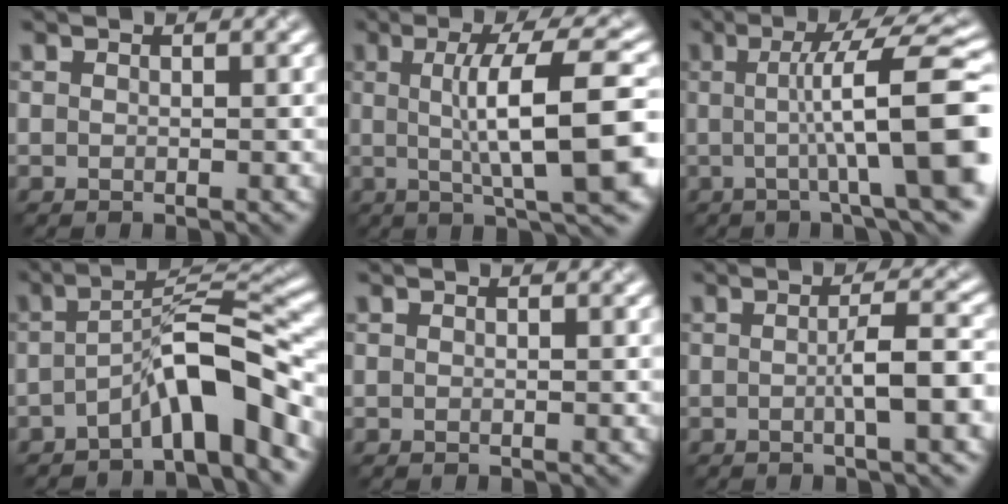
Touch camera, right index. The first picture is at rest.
{"total": 10.4, "force": [0.4, 2.1, 10.1], "torque": [-0.132, 0.008, 0.008]}
{"total": 11.6, "force": [0.0, 2.4, 11.3], "torque": [-0.132, 0.010, -0.004]}
{"total": 6.9, "force": [-3.5, 1.4, 5.7], "torque": [-0.091, 0.018, -0.064]}
{"total": 0.0}
{"total": 4.3, "force": [-0.5, 0.7, 4.2], "torque": [-0.063, 0.004, -0.012]}